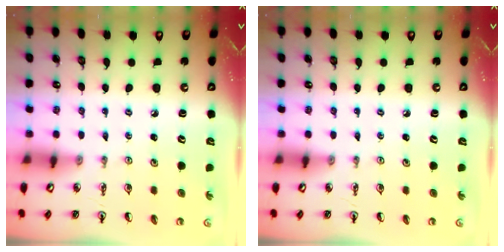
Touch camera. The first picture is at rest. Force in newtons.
{"total": 0.0}